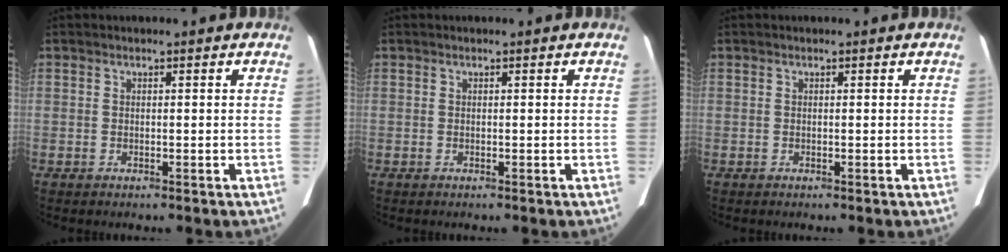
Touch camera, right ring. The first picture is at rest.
{"total": 0.0}
{"total": 0.0}